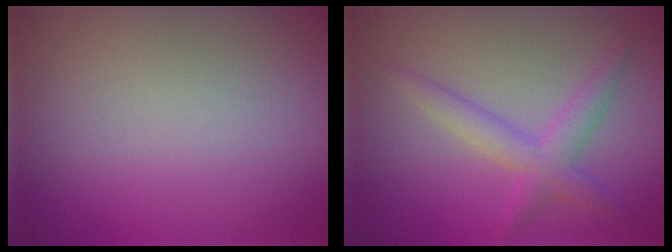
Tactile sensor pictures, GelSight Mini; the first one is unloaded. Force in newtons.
{"total": 2.8, "press": 2.8, "slide": 0.1}